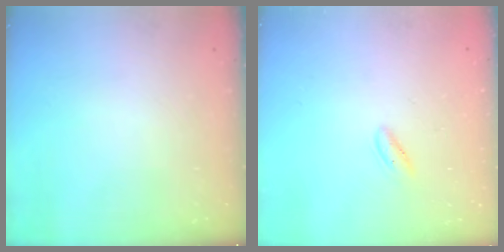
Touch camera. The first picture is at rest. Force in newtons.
{"total": 2.1, "press": 2.0, "slide": 0.7}